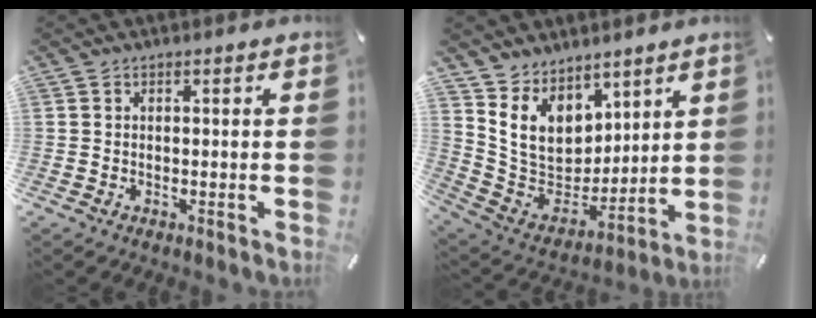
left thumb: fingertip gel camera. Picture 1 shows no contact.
{"total": 12.7, "force": [6.8, 9.9, 4.1], "torque": [-0.087, -0.056, 0.143]}